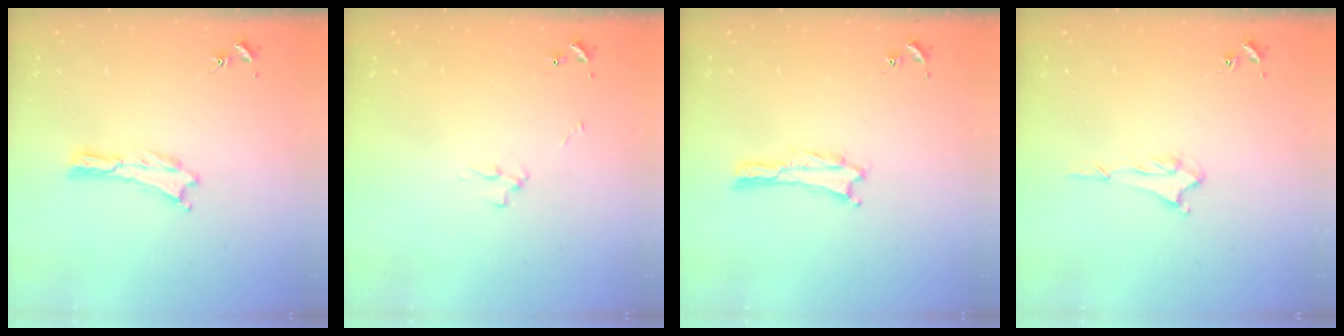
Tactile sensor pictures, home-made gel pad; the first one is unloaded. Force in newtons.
{"total": 2.5, "press": 2.5, "slide": 0.3}
{"total": 0.0}
{"total": 1.7, "press": 1.6, "slide": 0.4}